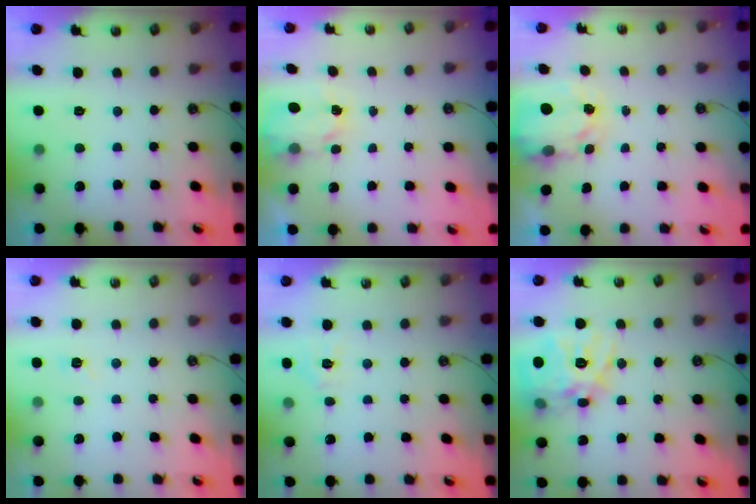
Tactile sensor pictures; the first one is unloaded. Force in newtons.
{"total": 2.3, "press": 2.3, "slide": 0.2}
{"total": 3.5, "press": 3.4, "slide": 0.6}
{"total": 2.9, "press": 2.8, "slide": 0.5}
{"total": 5.0, "press": 5.0, "slide": 0.7}
{"total": 20.2, "press": 20.0, "slide": 2.8}